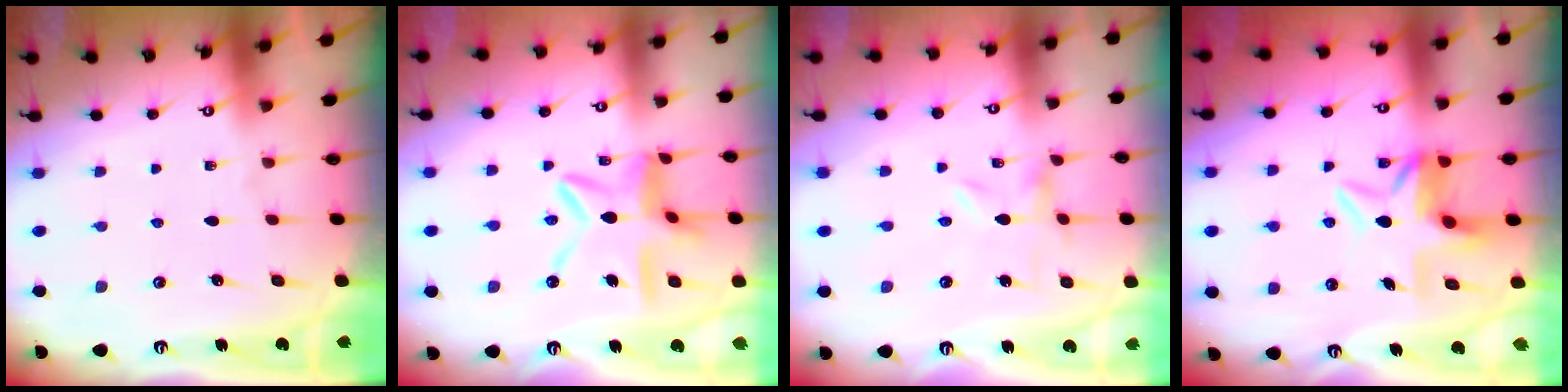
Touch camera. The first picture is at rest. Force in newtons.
{"total": 14.2, "press": 14.1, "slide": 1.2}
{"total": 0.0}
{"total": 6.3, "press": 6.2, "slide": 0.7}